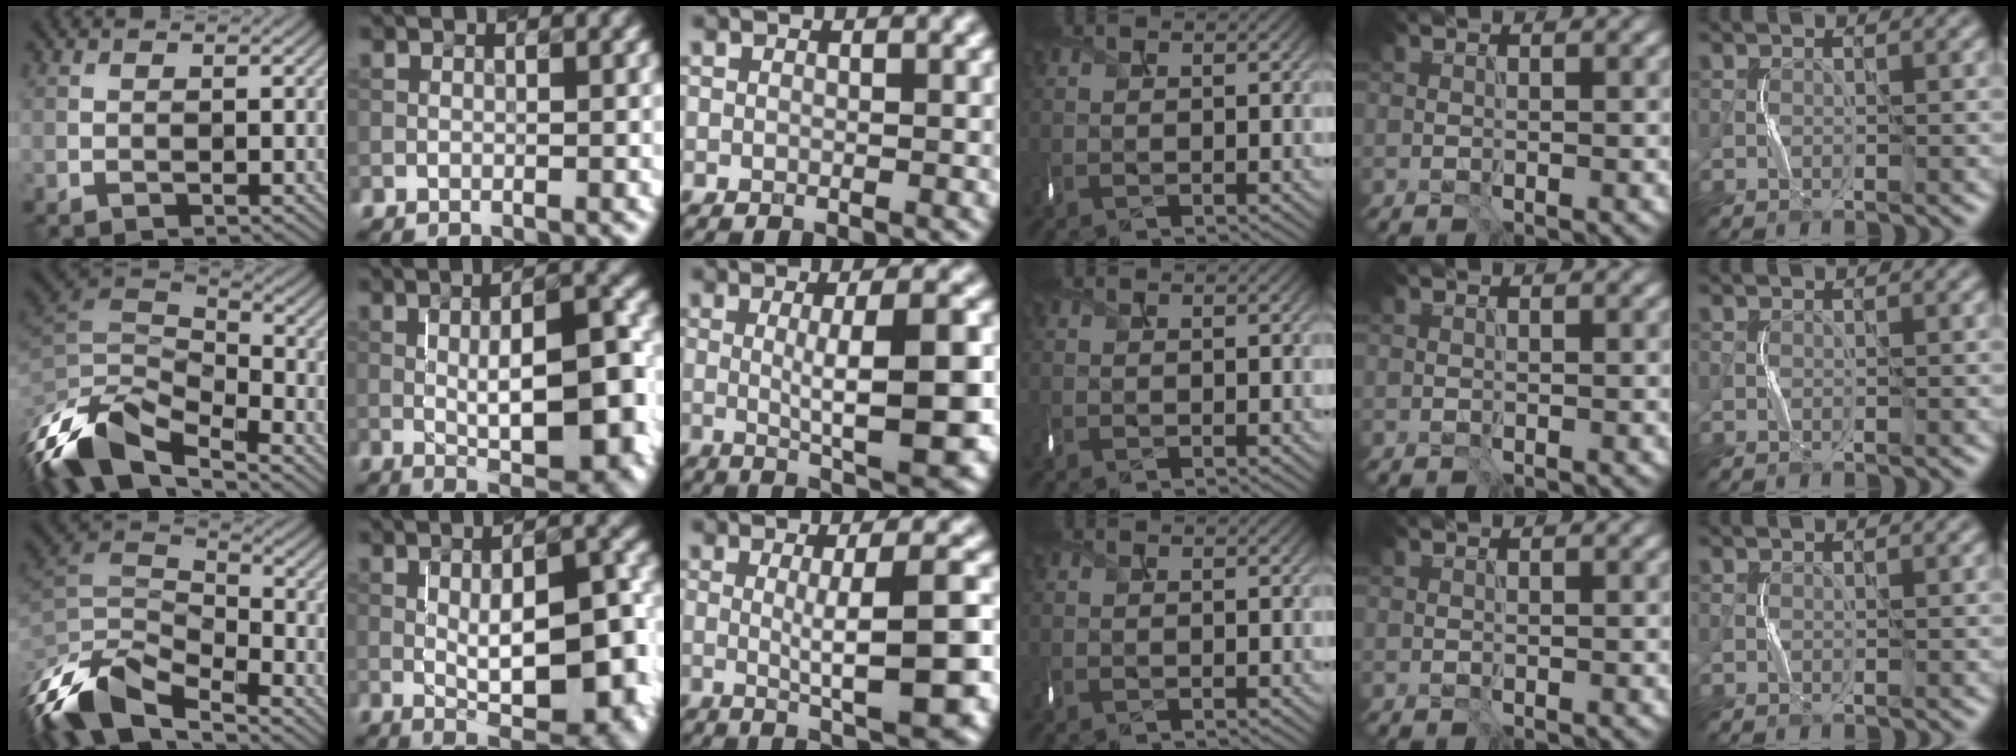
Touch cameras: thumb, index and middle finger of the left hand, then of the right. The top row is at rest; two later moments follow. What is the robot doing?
{"motion": "shake", "object": "box of matches"}